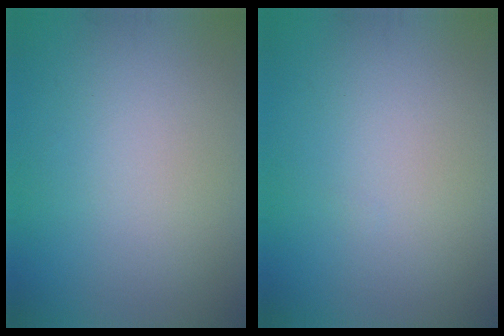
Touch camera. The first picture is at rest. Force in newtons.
{"total": 0.0}